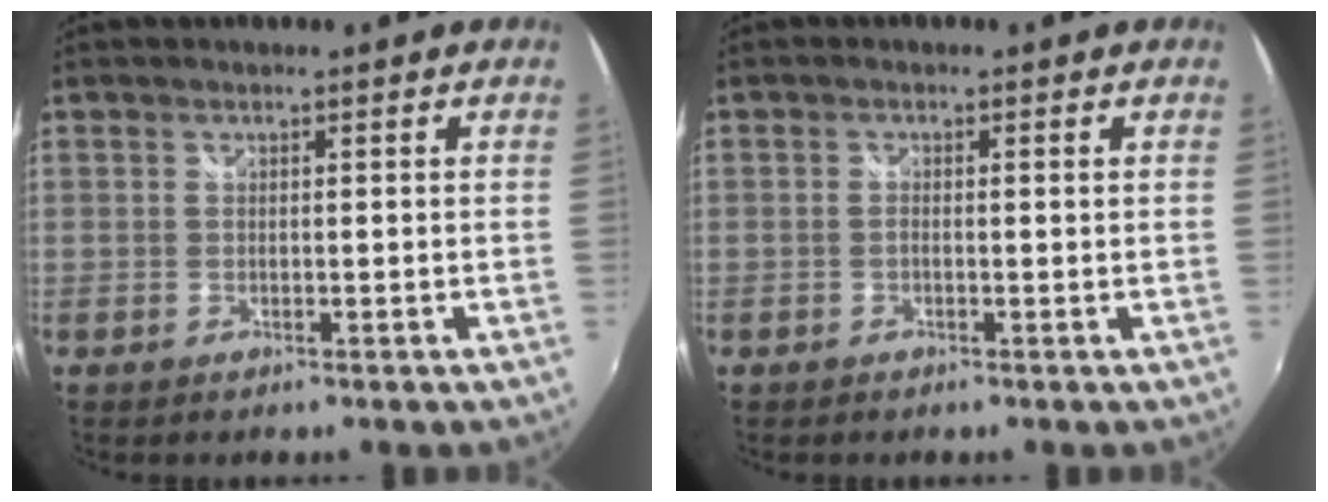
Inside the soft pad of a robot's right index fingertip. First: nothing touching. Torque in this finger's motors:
{"motor_torque": [-0.19, -0.04, -0.04, -0.01]}